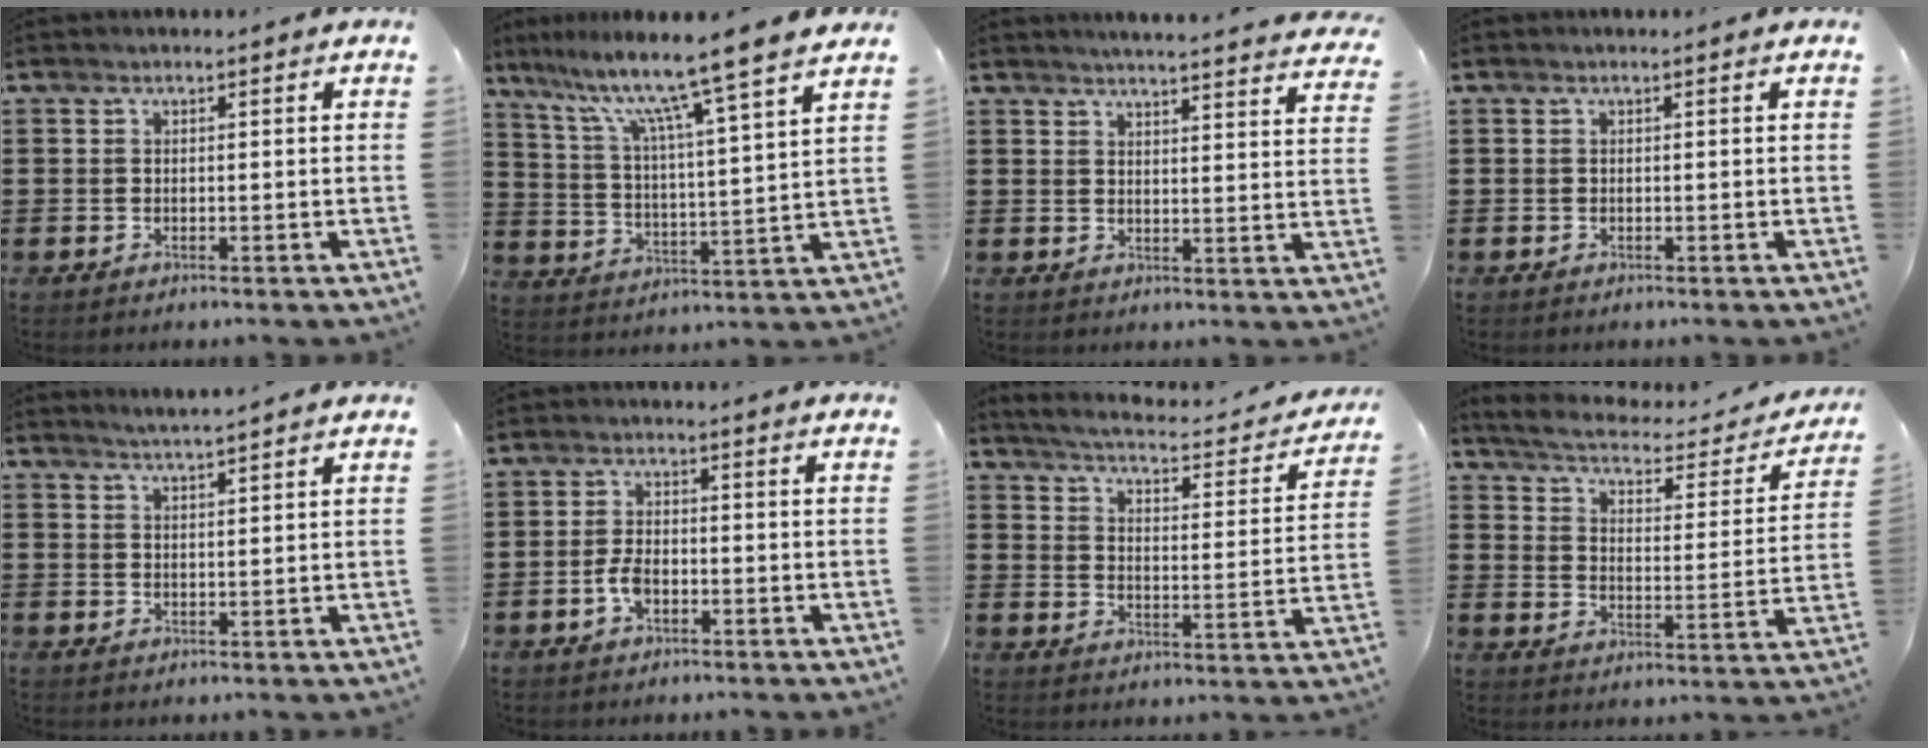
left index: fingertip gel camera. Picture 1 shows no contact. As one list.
[{"total": 10.1, "force": [8.2, -1.2, 5.8], "torque": [-0.134, -0.060, 0.127]}, {"total": 3.8, "force": [3.7, -0.6, 0.4], "torque": [-0.023, -0.025, 0.065]}, {"total": 0.0}, {"total": 2.1, "force": [2.1, -0.4, 0.1], "torque": [-0.007, -0.004, 0.039]}, {"total": 3.5, "force": [-1.3, 1.8, 2.7], "torque": [-0.070, -0.003, -0.028]}, {"total": 3.5, "force": [3.3, -0.3, 1.3], "torque": [-0.047, -0.031, 0.046]}, {"total": 3.3, "force": [3.0, 0.3, 1.3], "torque": [-0.045, -0.024, 0.042]}]